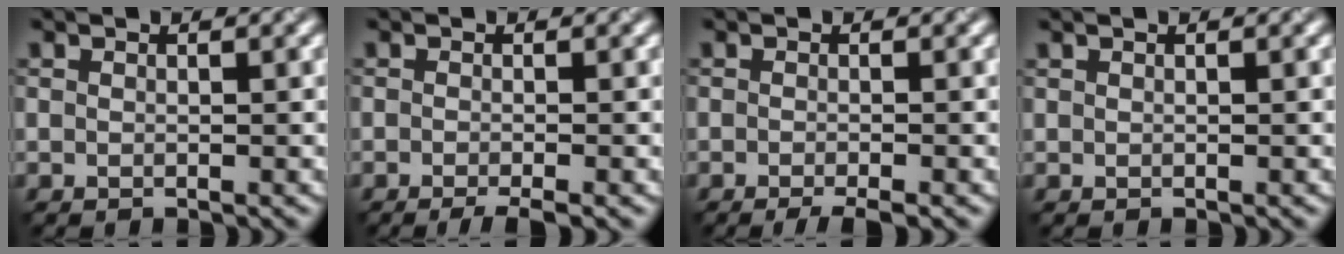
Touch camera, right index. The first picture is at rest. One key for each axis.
{"total": 2.5, "fx": -1.5, "fy": 0.4, "fz": 2.0, "tx": -0.025, "ty": 0.002, "tz": -0.021}
{"total": 2.6, "fx": -1.6, "fy": 0.4, "fz": 2.0, "tx": -0.025, "ty": 0.002, "tz": -0.021}
{"total": 0.0}